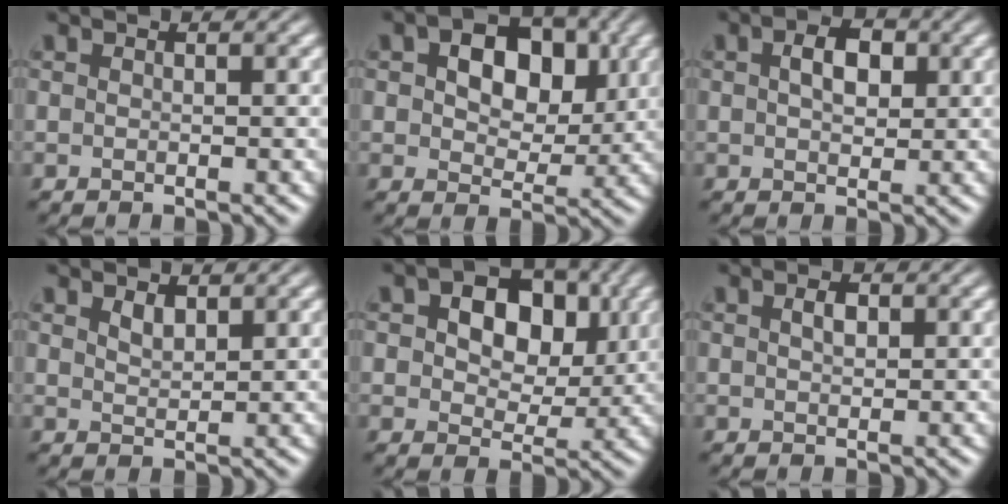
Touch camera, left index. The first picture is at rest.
{"total": 7.5, "force": [2.0, 4.9, 5.3], "torque": [-0.084, 0.003, 0.023]}
{"total": 3.2, "force": [0.8, 2.0, 2.4], "torque": [-0.044, 0.004, 0.012]}
{"total": 1.4, "force": [1.0, 0.7, 0.7], "torque": [-0.016, -0.001, 0.023]}
{"total": 8.6, "force": [2.3, 5.8, 6.0], "torque": [-0.087, 0.014, 0.028]}
{"total": 1.4, "force": [0.5, 0.8, 1.1], "torque": [-0.020, 0.002, 0.008]}